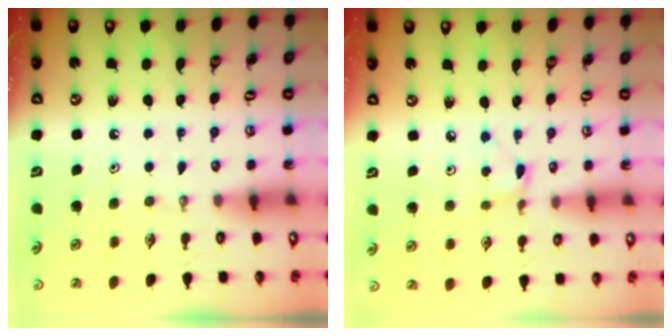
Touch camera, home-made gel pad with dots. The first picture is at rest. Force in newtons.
{"total": 2.7, "press": 2.7, "slide": 0.3}